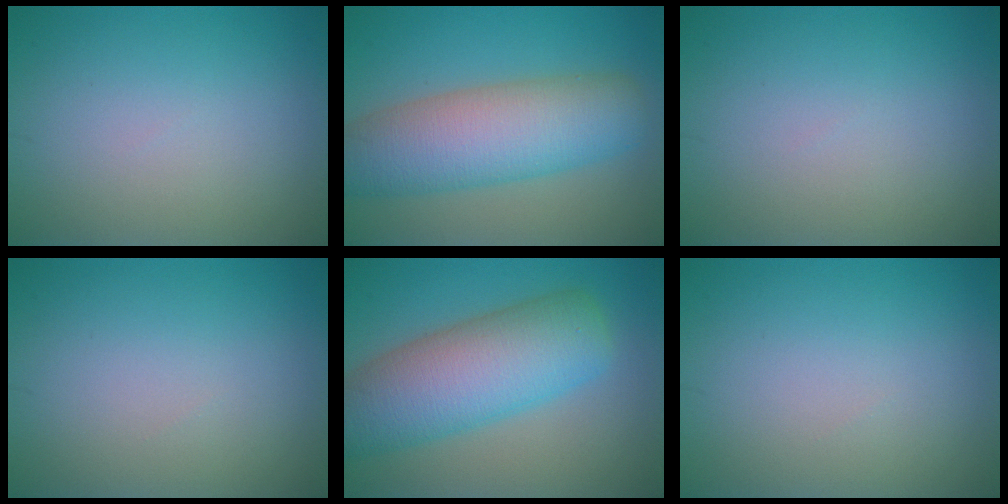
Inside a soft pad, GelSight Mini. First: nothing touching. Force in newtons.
{"total": 9.0, "press": 9.0, "slide": 0.6}
{"total": 0.0}
{"total": 0.0}
{"total": 9.6, "press": 9.6, "slide": 0.3}
{"total": 0.0}